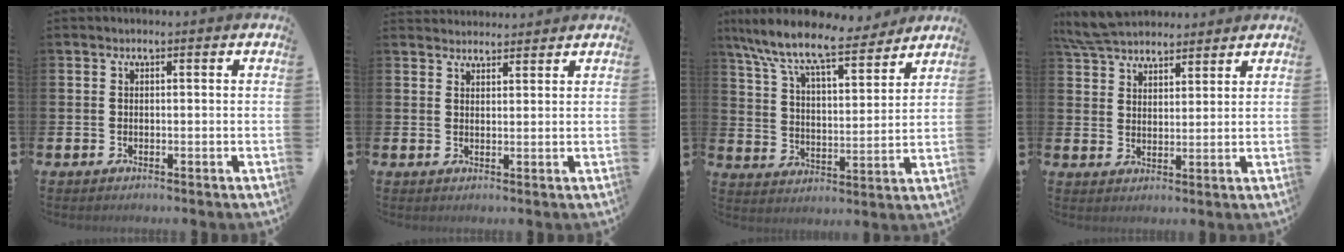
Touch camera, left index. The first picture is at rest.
{"total": 2.5, "force": [2.5, 0.5, -0.2], "torque": [-0.001, -0.010, 0.045]}
{"total": 10.6, "force": [9.1, 2.4, 5.0], "torque": [-0.130, -0.059, 0.152]}
{"total": 6.4, "force": [6.2, 1.5, 1.0], "torque": [-0.048, -0.022, 0.116]}